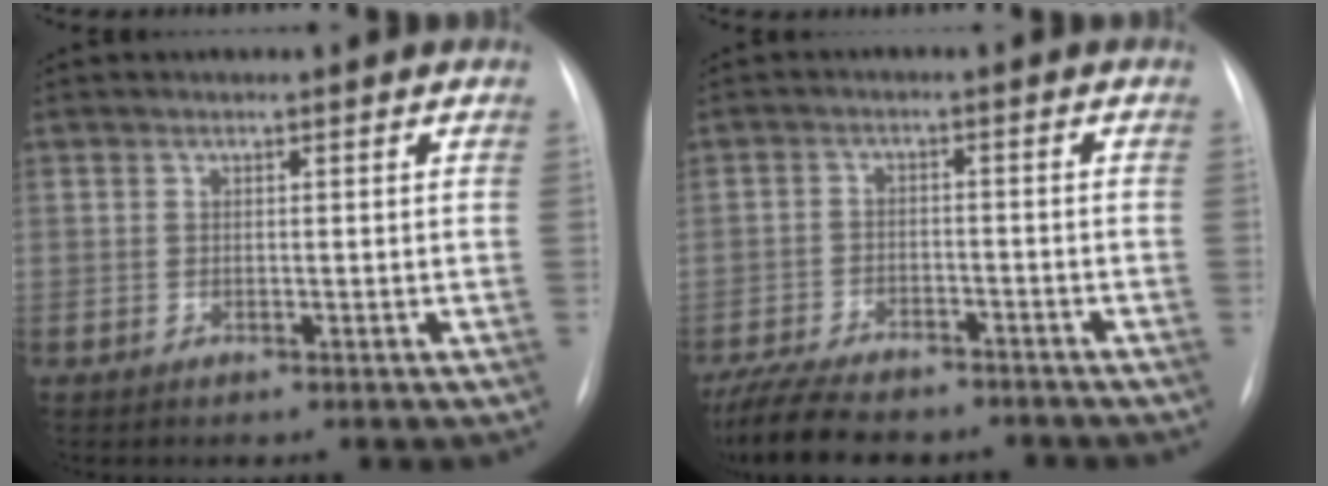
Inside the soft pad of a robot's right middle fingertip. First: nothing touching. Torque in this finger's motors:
{"motor_torque": [0.91, -0.94, 0.14, 0.08]}